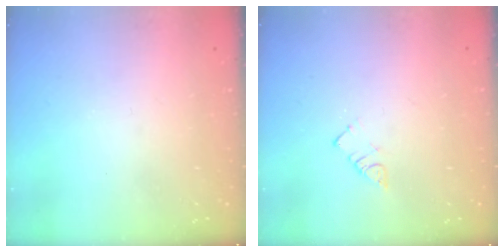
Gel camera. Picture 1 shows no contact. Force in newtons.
{"total": 2.9, "press": 2.9, "slide": 0.2}